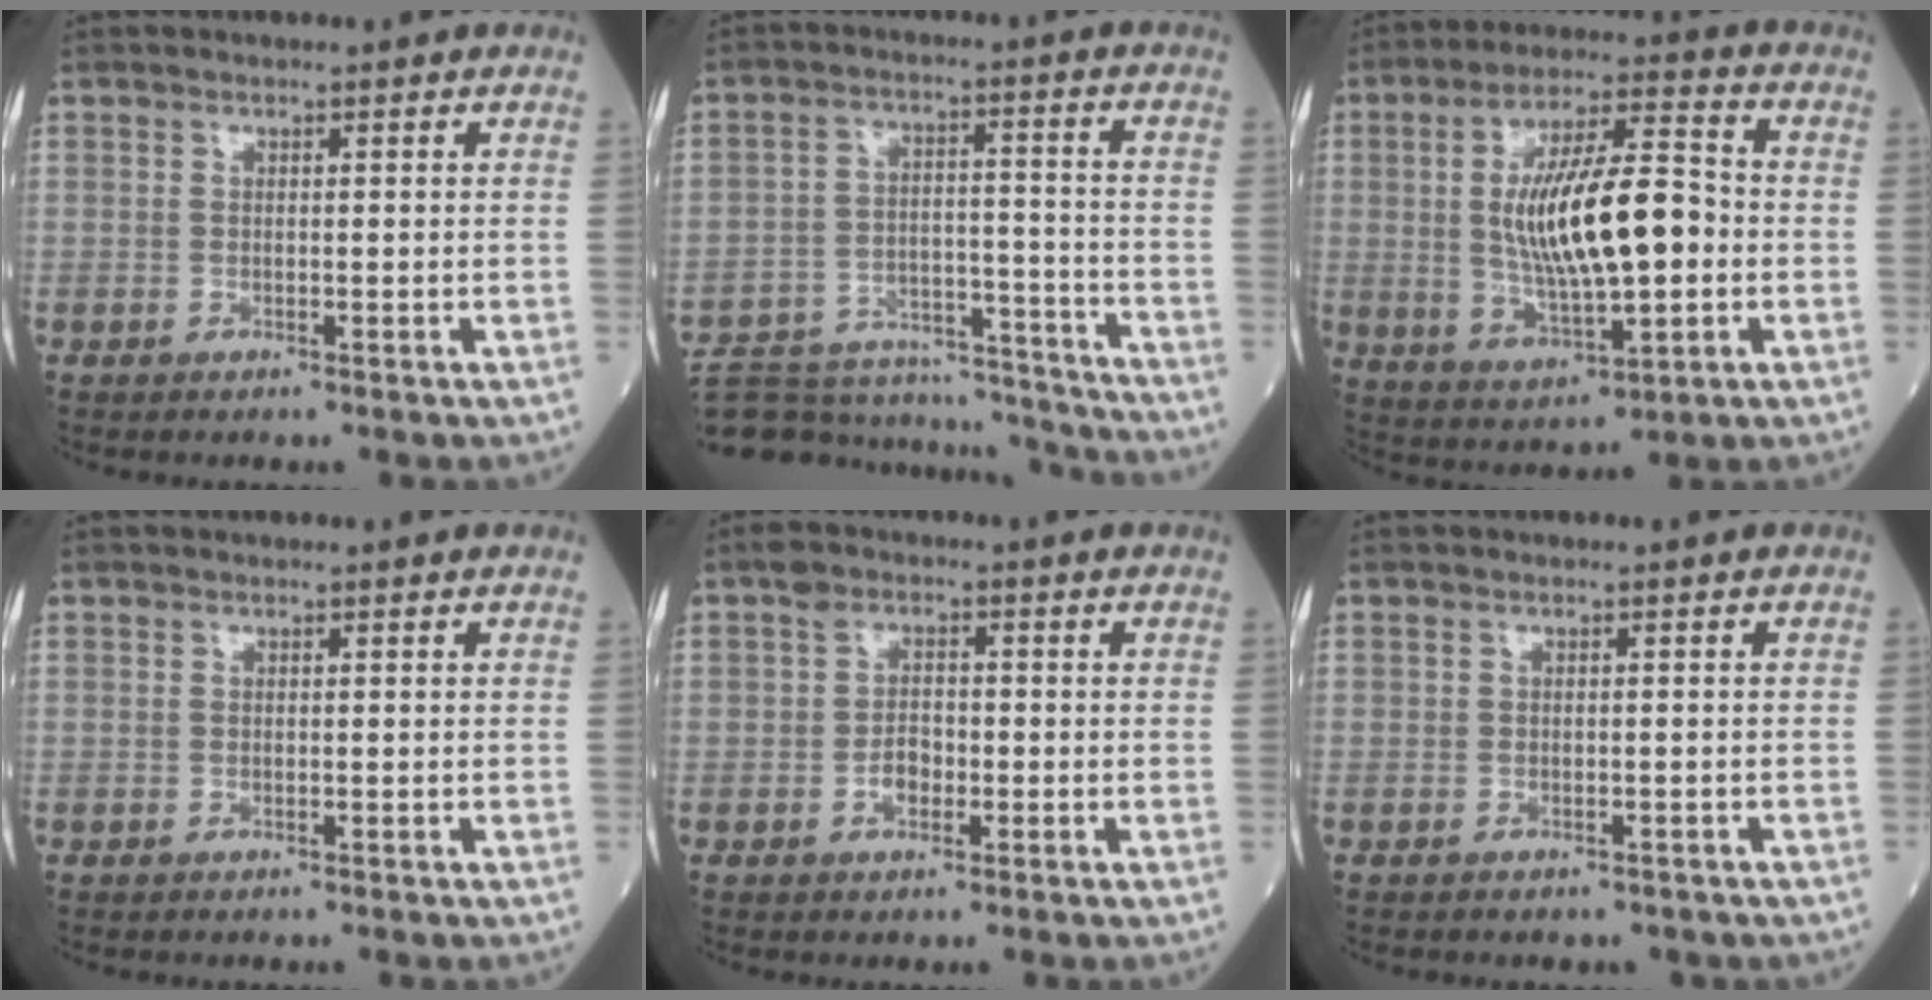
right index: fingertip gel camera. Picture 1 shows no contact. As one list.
[{"total": 20.2, "force": [-19.3, 4.0, 4.6], "torque": [-0.102, 0.015, -0.278]}, {"total": 15.8, "force": [-0.2, 4.1, 15.2], "torque": [-0.284, 0.009, 0.003]}, {"total": 0.0}, {"total": 3.3, "force": [-0.7, 2.3, 2.3], "torque": [-0.037, 0.005, -0.015]}, {"total": 3.2, "force": [-2.7, 1.5, 0.9], "torque": [-0.010, 0.003, -0.028]}]